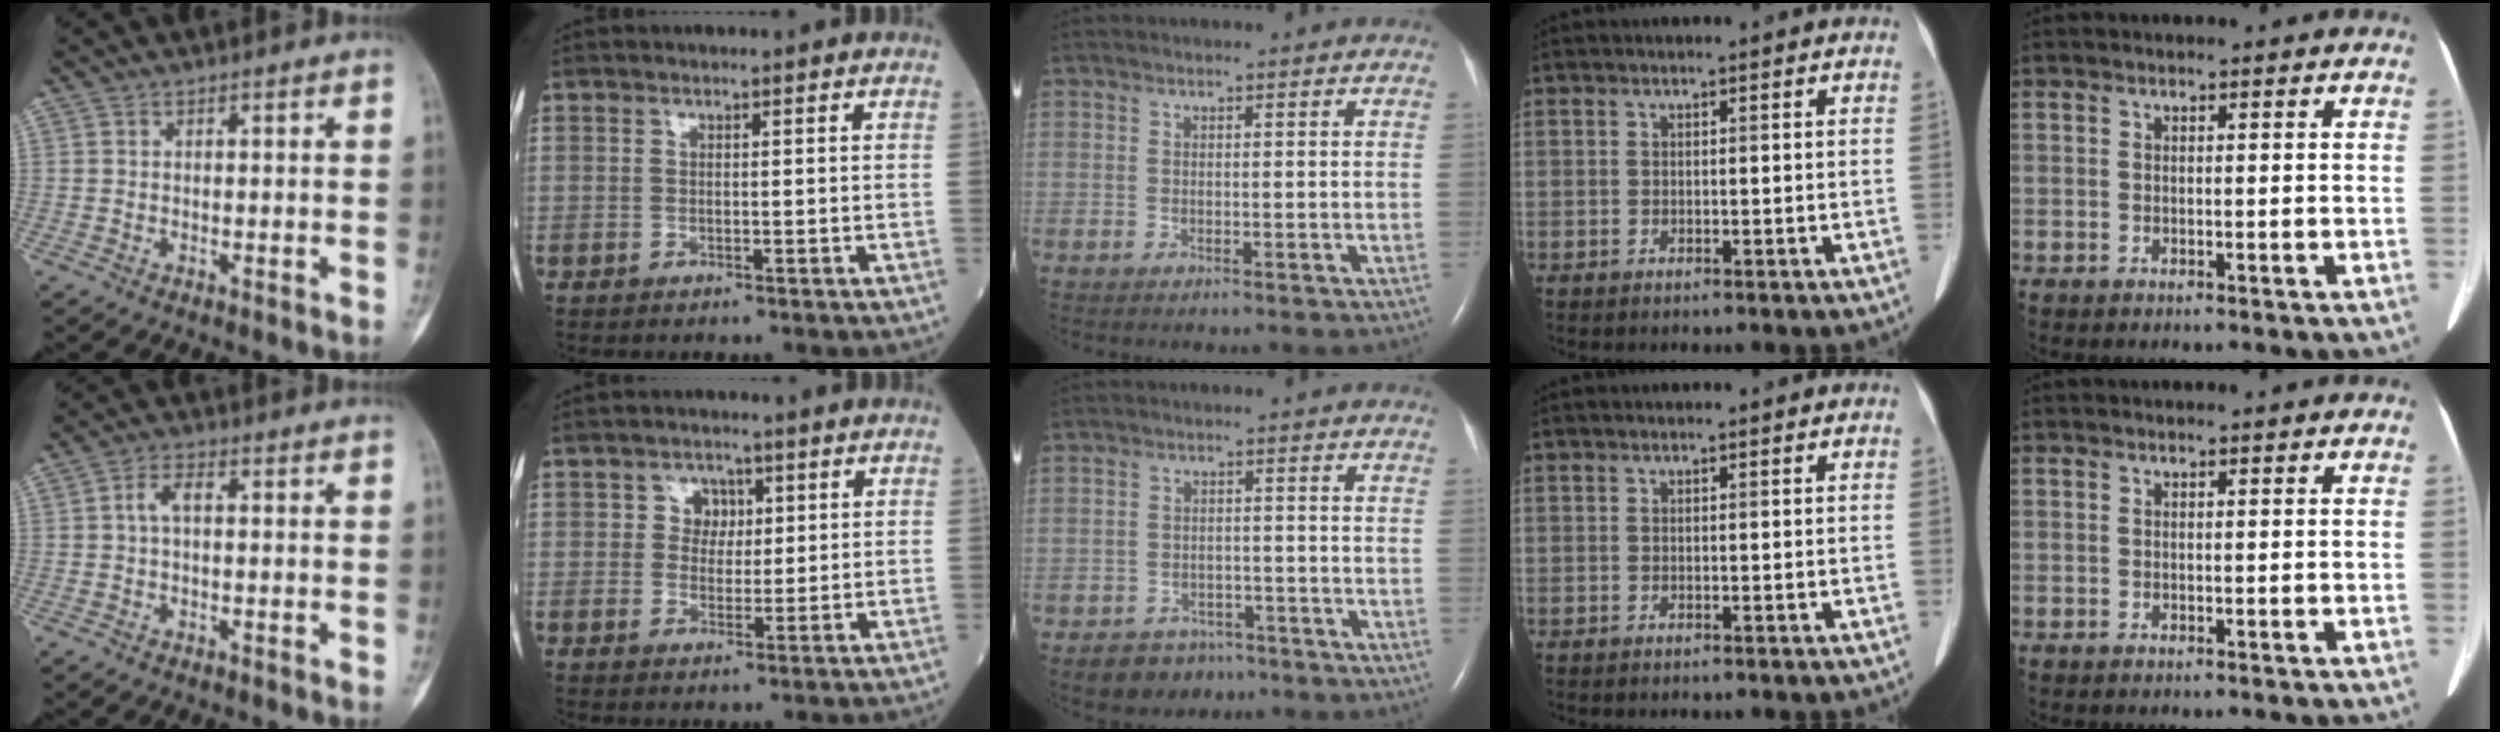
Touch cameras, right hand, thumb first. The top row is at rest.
{"thumb": {"total": 3.2, "force": [0.2, 1.7, 2.7], "torque": [-0.051, 0.013, 0.000]}, "index": {"total": 3.4, "force": [1.0, 3.0, 1.3], "torque": [-0.012, 0.005, 0.013]}, "middle": {"total": 5.4, "force": [-4.0, 3.5, 0.8], "torque": [-0.011, 0.007, -0.056]}}